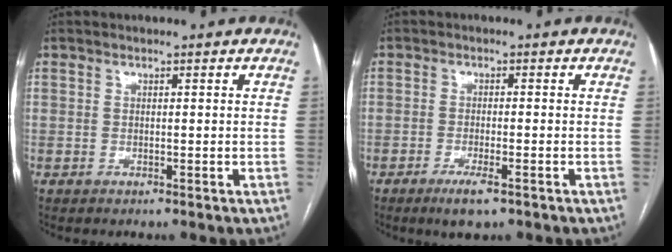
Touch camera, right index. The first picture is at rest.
{"total": 3.8, "force": [-2.3, 0.8, 3.0], "torque": [-0.057, -0.006, -0.037]}